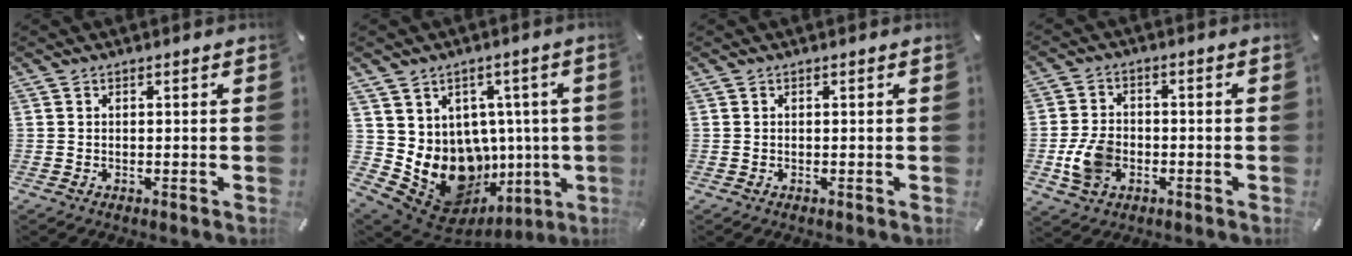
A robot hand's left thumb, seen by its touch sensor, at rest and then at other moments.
{"total": 16.2, "force": [-3.1, 12.9, 9.3], "torque": [-0.145, -0.022, -0.018]}
{"total": 0.0}
{"total": 8.3, "force": [-2.1, 6.3, 5.0], "torque": [-0.114, 0.010, -0.035]}